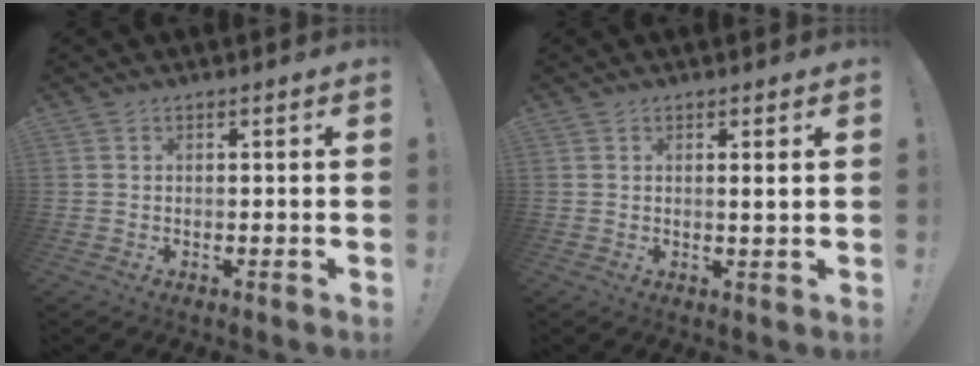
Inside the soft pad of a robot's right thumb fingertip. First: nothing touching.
{"total": 1.9, "force": [0.9, -0.3, 1.6], "torque": [-0.018, -0.010, 0.011]}